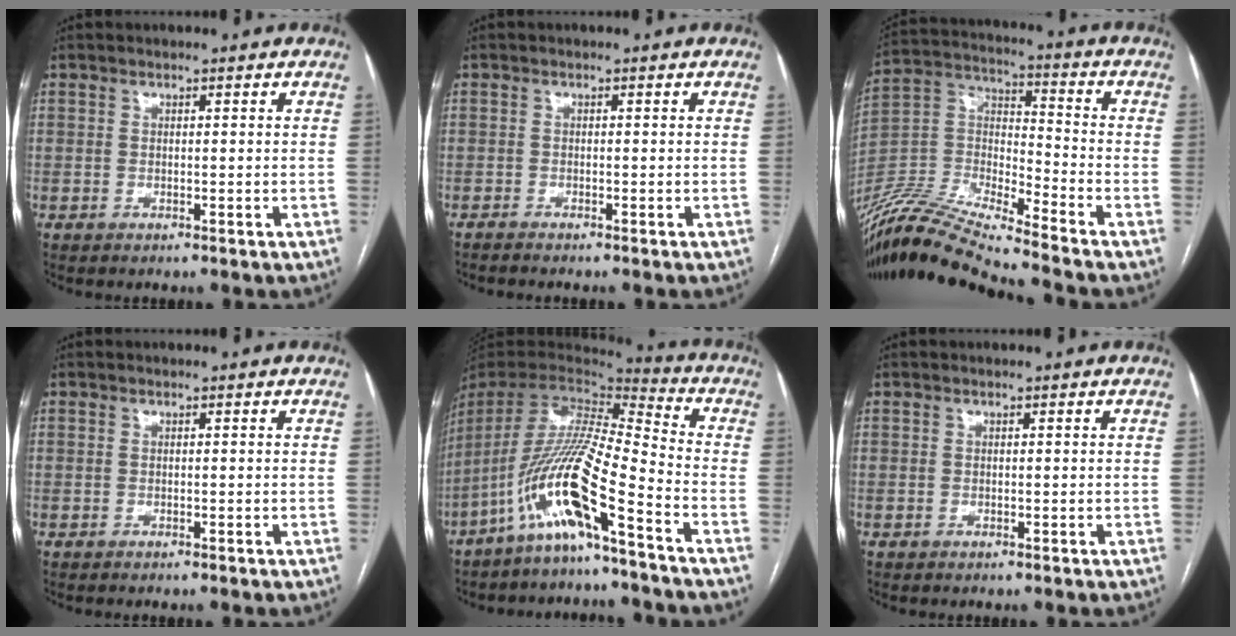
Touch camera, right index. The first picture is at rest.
{"total": 1.1, "force": [-1.1, 0.0, 0.4], "torque": [-0.009, -0.001, -0.017]}
{"total": 17.8, "force": [-16.5, -0.7, 6.7], "torque": [-0.136, 0.013, -0.312]}
{"total": 0.0}
{"total": 16.0, "force": [-9.0, 0.2, 13.2], "torque": [-0.264, -0.012, -0.177]}
{"total": 0.0}